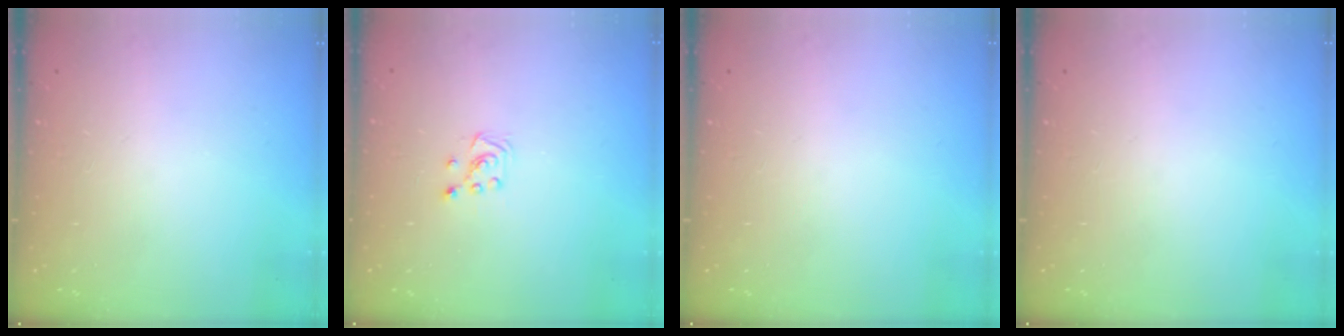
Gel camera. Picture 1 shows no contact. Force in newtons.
{"total": 4.7, "press": 4.7, "slide": 0.5}
{"total": 0.0}
{"total": 0.0}